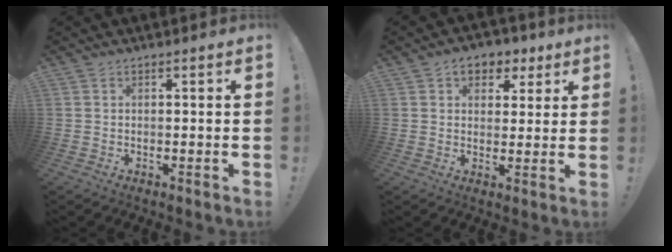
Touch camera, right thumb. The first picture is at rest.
{"total": 6.6, "force": [2.9, 5.2, 2.9], "torque": [-0.030, -0.007, 0.053]}